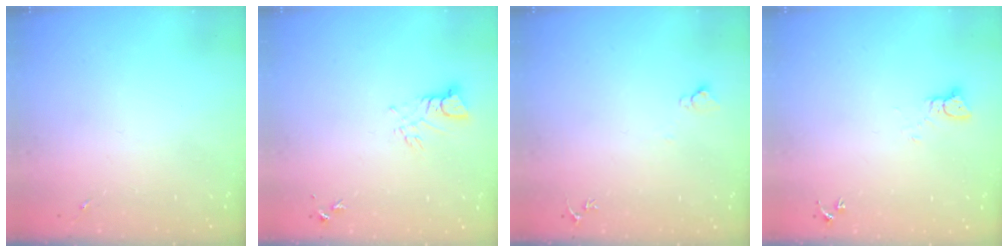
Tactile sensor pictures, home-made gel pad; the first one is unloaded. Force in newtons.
{"total": 3.7, "press": 3.7, "slide": 0.4}
{"total": 4.4, "press": 4.4, "slide": 0.4}
{"total": 2.2, "press": 2.2, "slide": 0.2}